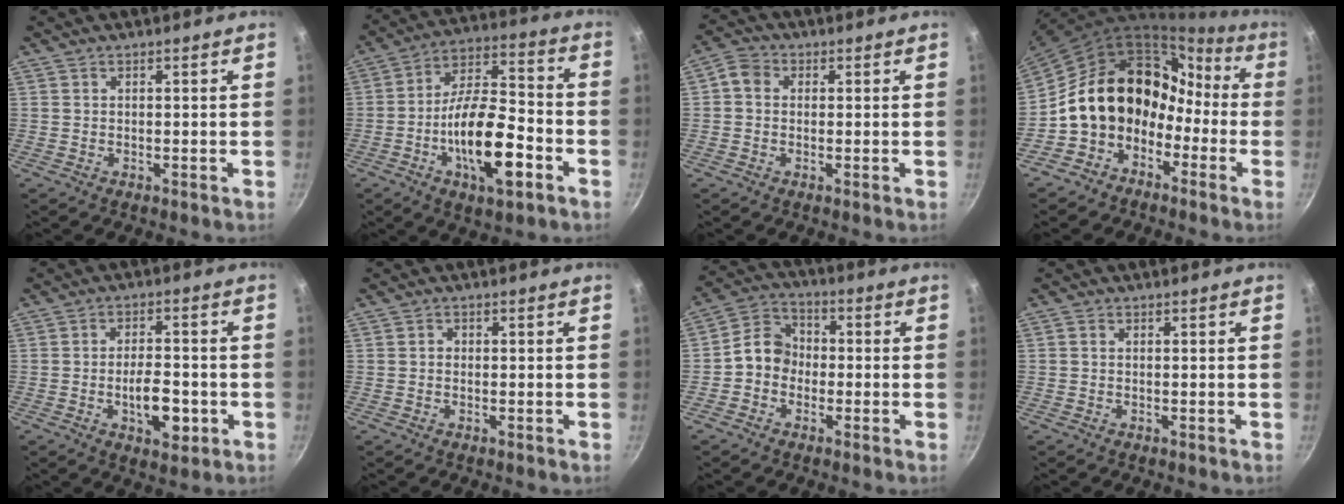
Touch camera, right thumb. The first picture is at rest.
{"total": 17.4, "force": [-6.1, 7.1, 14.7], "torque": [-0.236, 0.043, -0.110]}
{"total": 3.7, "force": [0.2, 3.2, 1.9], "torque": [-0.032, 0.009, -0.011]}
{"total": 17.5, "force": [-4.1, 13.9, 9.9], "torque": [-0.130, 0.079, -0.077]}
{"total": 8.6, "force": [-2.4, 4.1, 7.1], "torque": [-0.092, 0.013, -0.036]}
{"total": 0.8, "force": [-0.2, 0.7, 0.3], "torque": [-0.002, 0.003, -0.004]}
{"total": 7.2, "force": [-1.3, 6.1, 3.7], "torque": [-0.038, 0.027, -0.044]}
{"total": 0.5, "force": [0.0, 0.4, 0.3], "torque": [-0.005, 0.004, -0.001]}